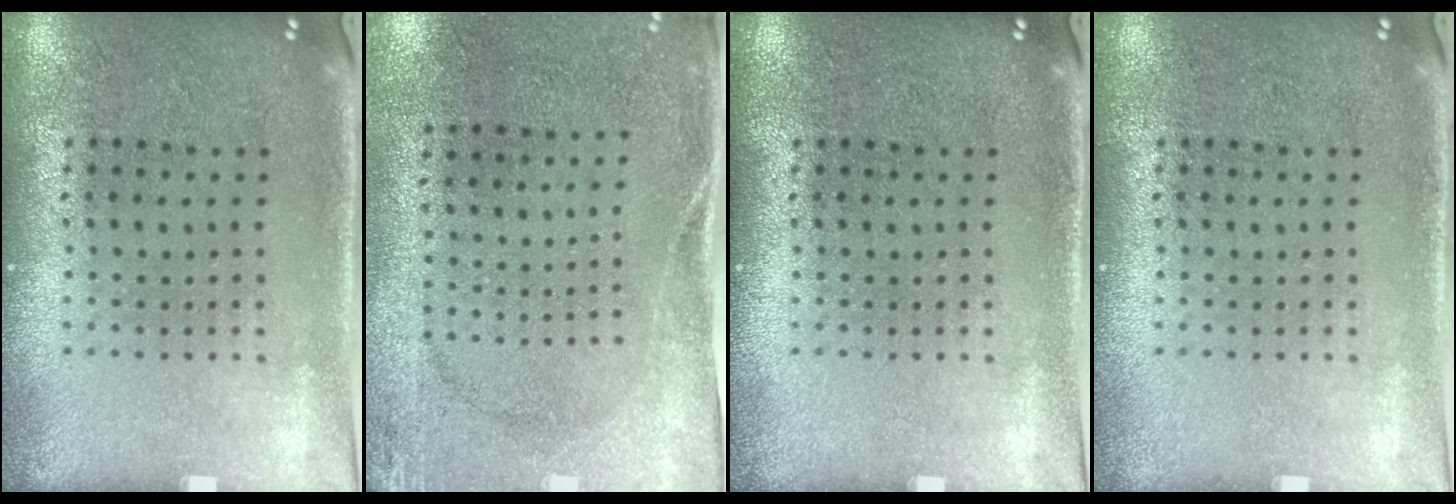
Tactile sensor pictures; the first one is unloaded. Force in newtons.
{"total": 2.7, "press": 2.1, "slide": 1.7}
{"total": 0.0}
{"total": 0.0}